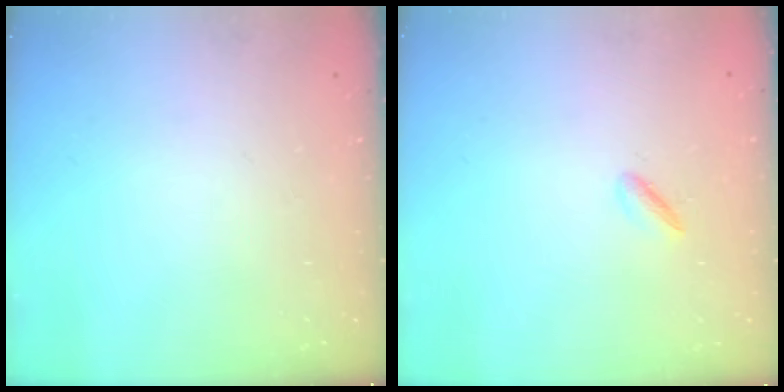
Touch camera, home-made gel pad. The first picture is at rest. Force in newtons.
{"total": 2.0, "press": 2.0, "slide": 0.4}